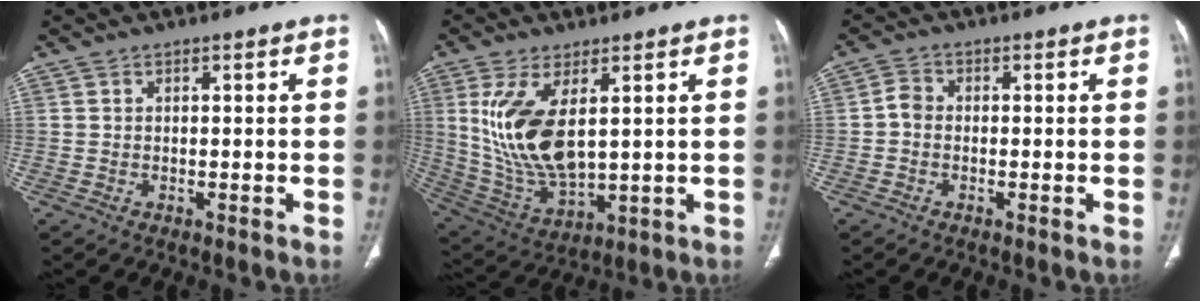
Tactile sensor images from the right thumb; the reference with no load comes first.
{"total": 15.1, "force": [3.5, 6.9, 13.0], "torque": [-0.263, -0.022, 0.091]}
{"total": 2.4, "force": [-0.5, 1.8, 1.4], "torque": [-0.022, 0.007, -0.018]}